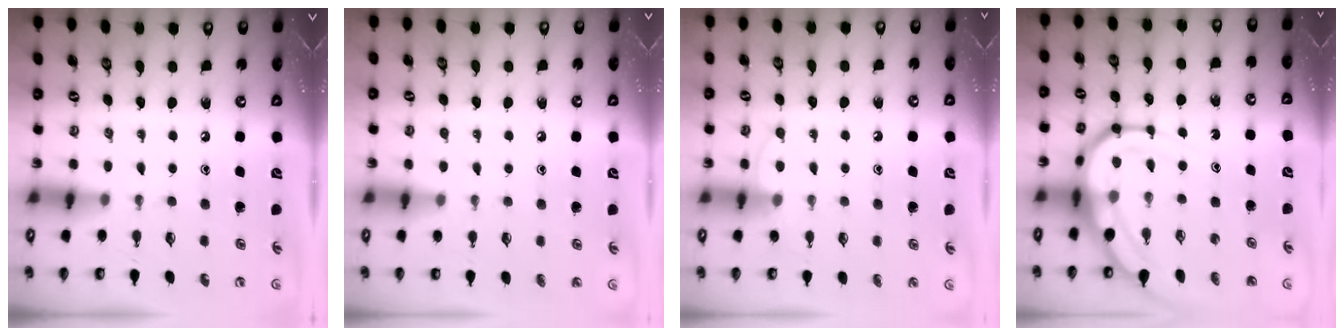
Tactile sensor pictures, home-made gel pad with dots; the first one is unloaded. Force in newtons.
{"total": 2.5, "press": 2.4, "slide": 0.3}
{"total": 4.9, "press": 4.8, "slide": 0.5}
{"total": 12.9, "press": 12.9, "slide": 1.2}